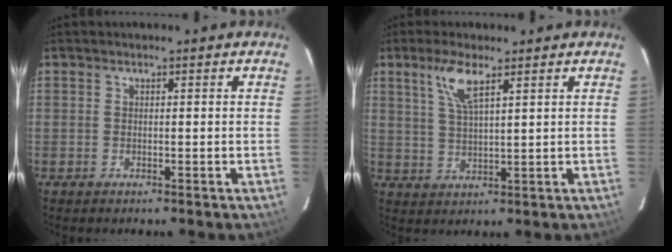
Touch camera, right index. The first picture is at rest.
{"total": 5.7, "force": [3.4, 1.1, 4.5], "torque": [-0.093, 0.001, 0.071]}